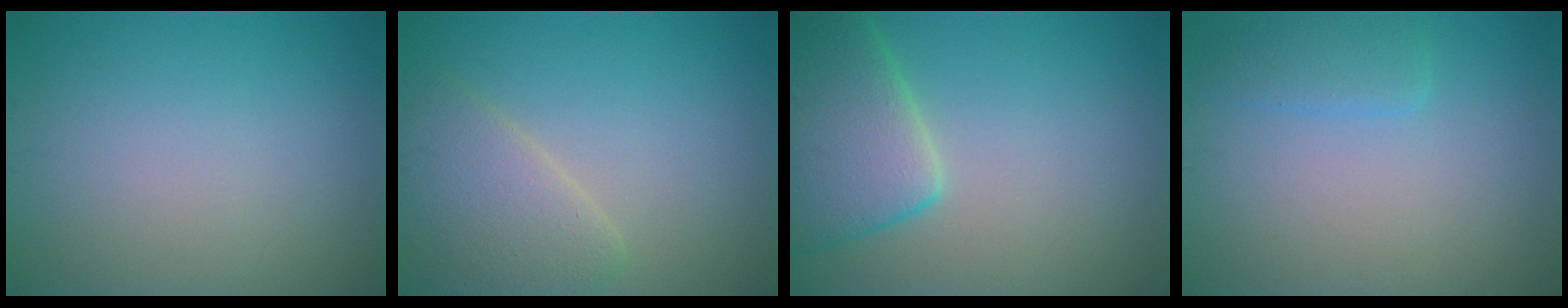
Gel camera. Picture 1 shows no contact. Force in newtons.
{"total": 4.0, "press": 4.0, "slide": 0.4}
{"total": 6.9, "press": 6.9, "slide": 0.5}
{"total": 1.8, "press": 1.8, "slide": 0.2}